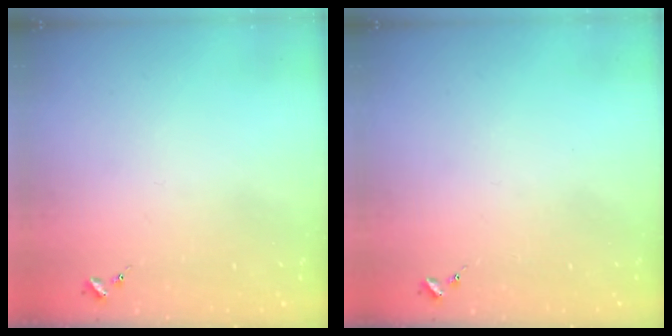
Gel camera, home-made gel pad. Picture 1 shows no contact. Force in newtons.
{"total": 0.0}